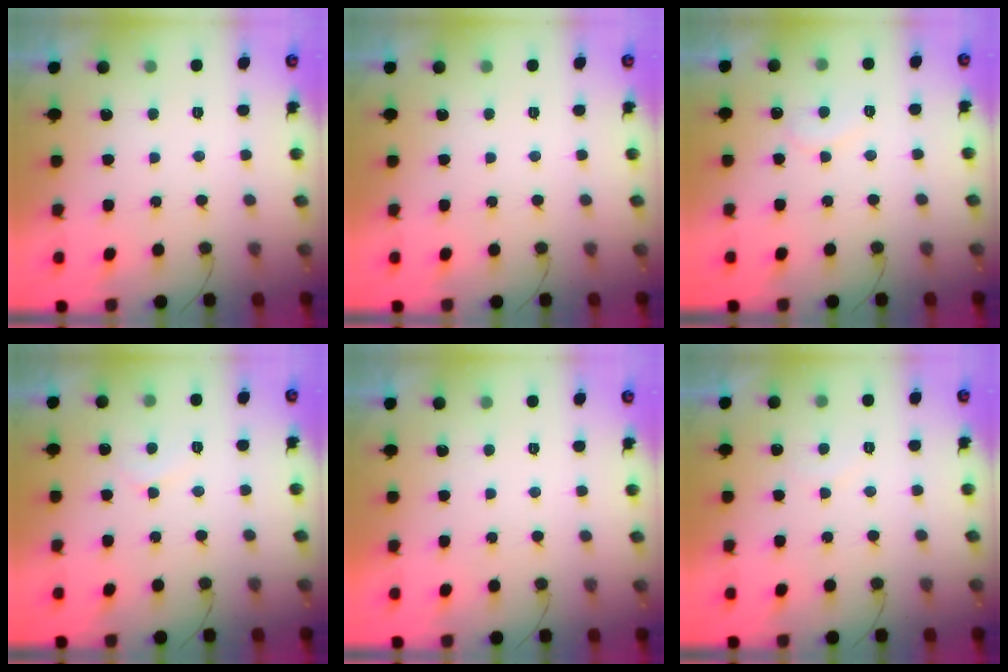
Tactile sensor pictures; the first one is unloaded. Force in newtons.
{"total": 0.0}
{"total": 6.0, "press": 6.0, "slide": 0.4}
{"total": 4.6, "press": 4.6, "slide": 0.5}
{"total": 1.7, "press": 1.7, "slide": 0.1}
{"total": 4.9, "press": 4.9, "slide": 0.3}